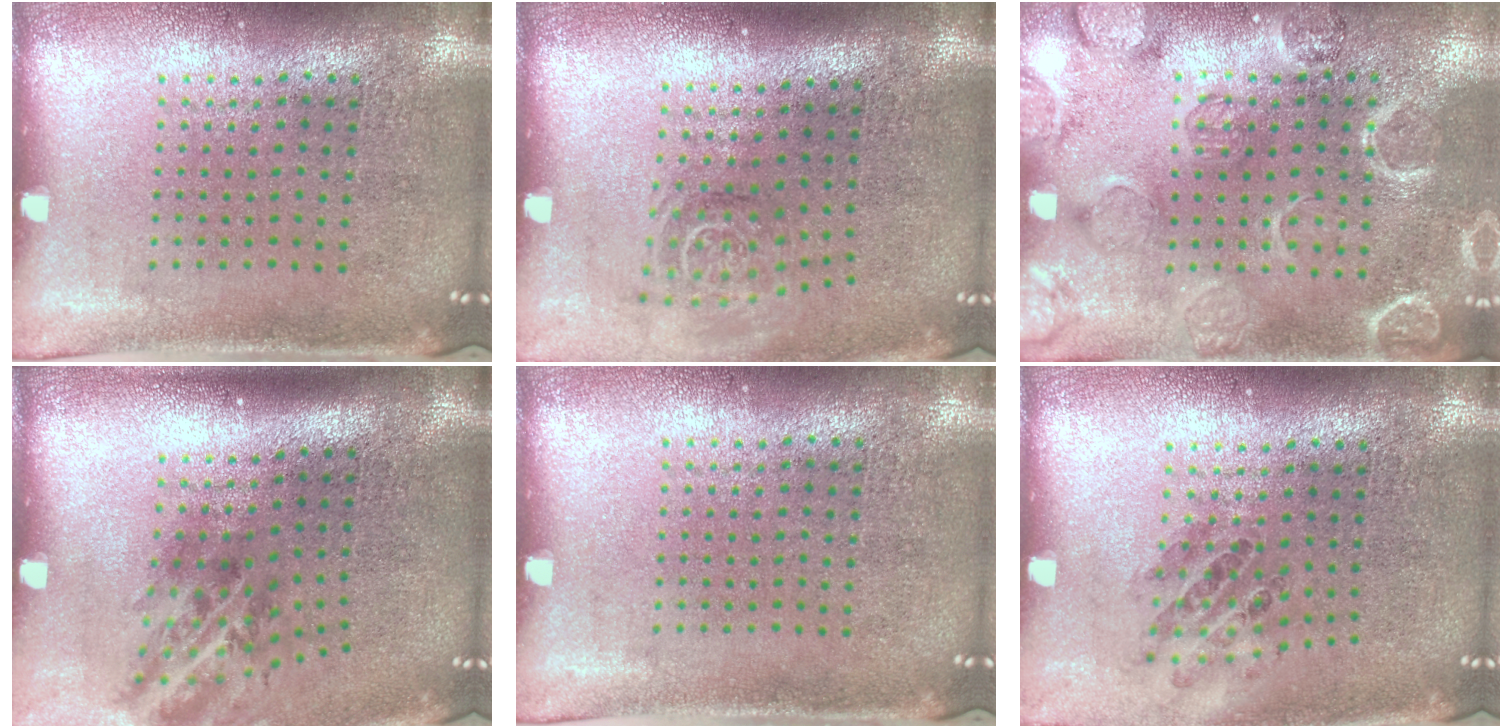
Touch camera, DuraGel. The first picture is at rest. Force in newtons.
{"total": 1.7, "press": 1.1, "slide": 1.3}
{"total": 2.3, "press": 2.3, "slide": 0.4}
{"total": 1.9, "press": 1.1, "slide": 1.5}
{"total": 0.0}
{"total": 0.8, "press": 0.8, "slide": 0.1}